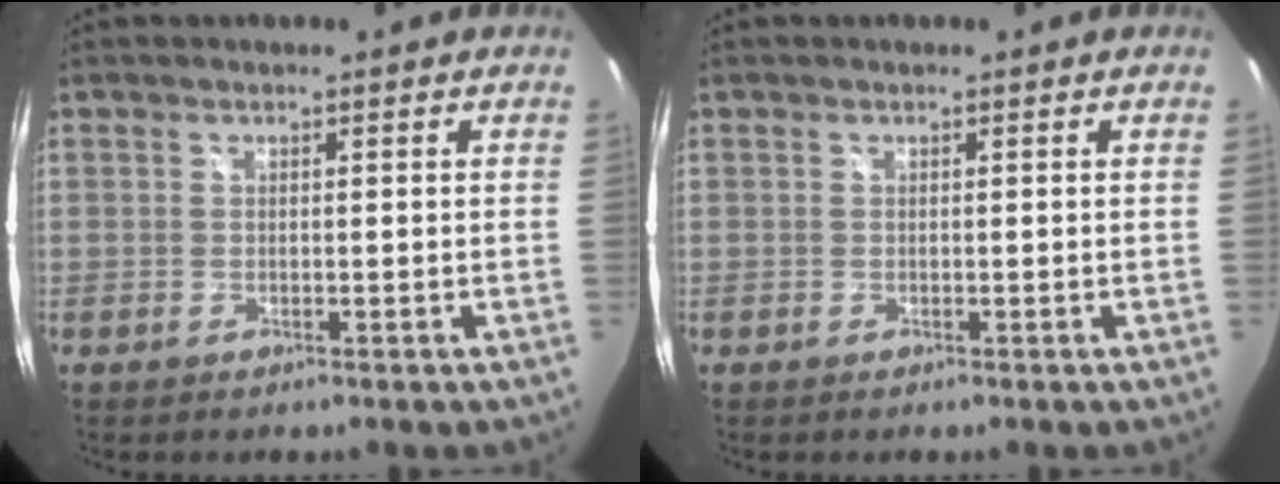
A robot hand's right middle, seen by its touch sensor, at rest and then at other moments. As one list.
[{"total": 0.0}]